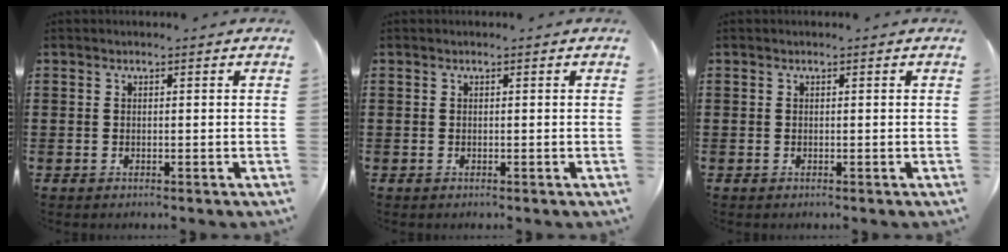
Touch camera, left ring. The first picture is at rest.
{"total": 0.0}
{"total": 0.0}